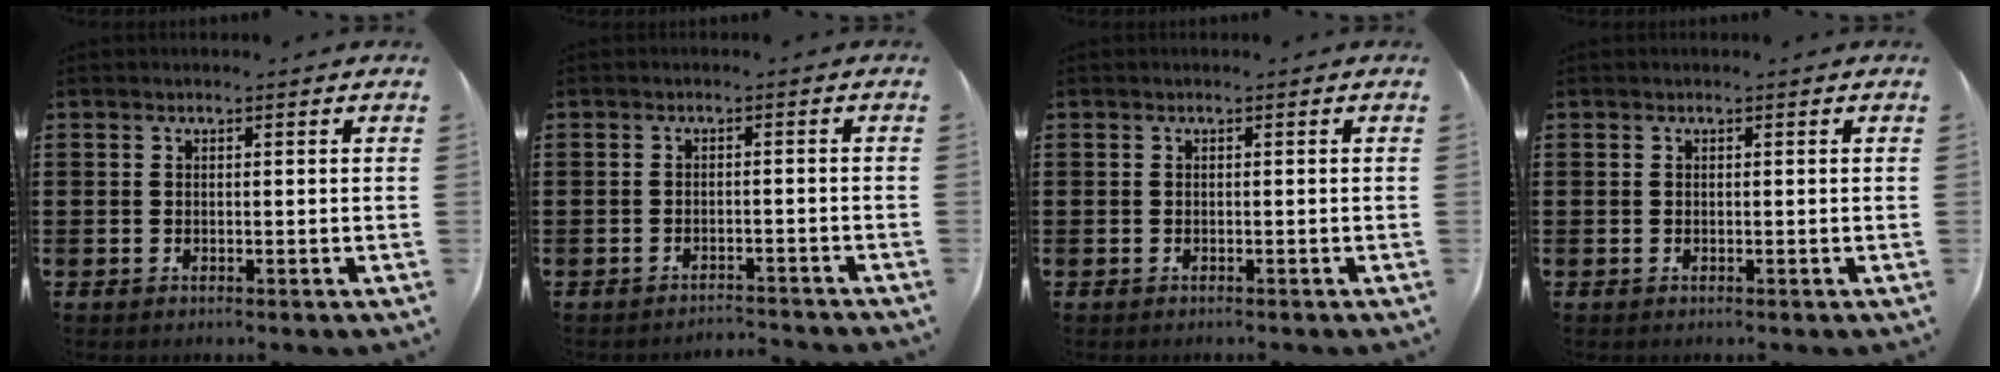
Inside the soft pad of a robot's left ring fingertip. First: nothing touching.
{"total": 1.9, "force": [-1.9, -0.1, 0.3], "torque": [-0.007, 0.002, -0.040]}
{"total": 0.0}
{"total": 0.0}